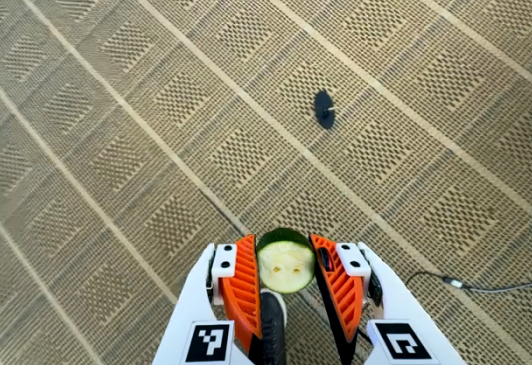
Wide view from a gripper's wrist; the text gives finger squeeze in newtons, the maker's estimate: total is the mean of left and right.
{"total": 8.9, "left": 8.6, "right": 9.1}